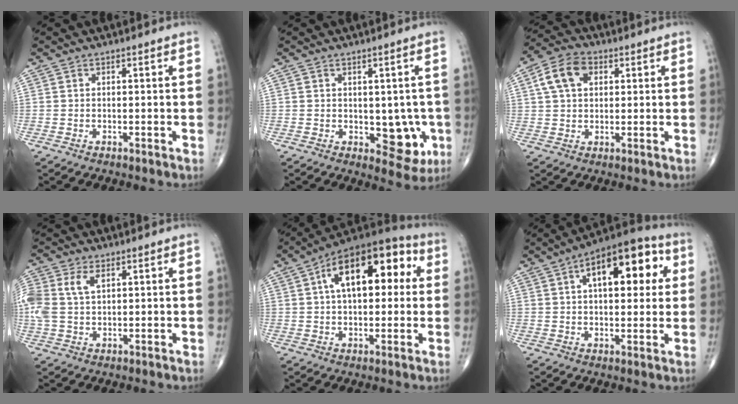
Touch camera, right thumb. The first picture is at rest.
{"total": 7.1, "force": [-1.2, 4.4, 5.4], "torque": [-0.026, -0.007, -0.006]}
{"total": 8.3, "force": [2.5, 5.7, 5.6], "torque": [-0.098, 0.012, 0.039]}
{"total": 8.6, "force": [2.5, 5.2, 6.4], "torque": [-0.168, 0.012, 0.052]}
{"total": 19.4, "force": [4.8, 10.2, 15.9], "torque": [-0.210, 0.033, 0.062]}
{"total": 16.9, "force": [5.0, 8.3, 13.9], "torque": [-0.161, 0.022, 0.065]}